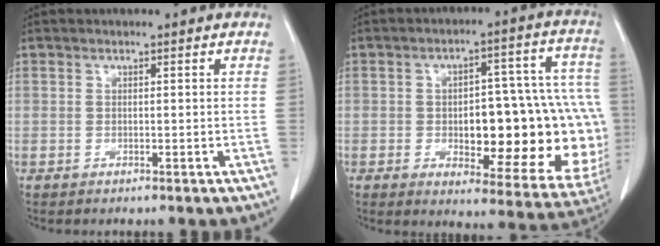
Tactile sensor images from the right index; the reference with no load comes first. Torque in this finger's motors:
{"motor_torque": [1.37, -0.44, 0.59, 0.09]}